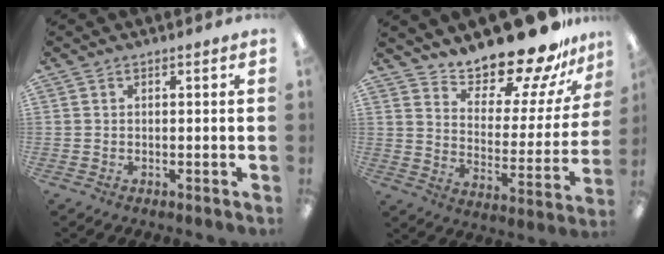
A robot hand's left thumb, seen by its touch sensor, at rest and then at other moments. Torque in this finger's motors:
{"motor_torque": [0.40, 0.41, 0.95, -1.83, -0.01]}